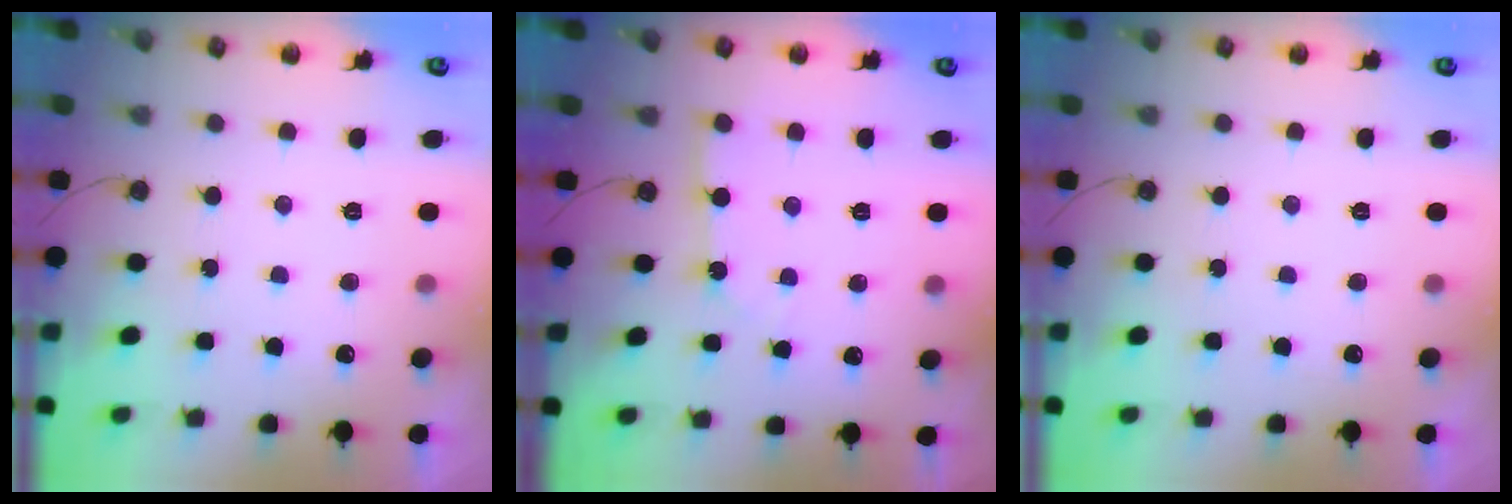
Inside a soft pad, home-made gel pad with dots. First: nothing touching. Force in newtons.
{"total": 3.2, "press": 3.2, "slide": 0.5}
{"total": 0.0}